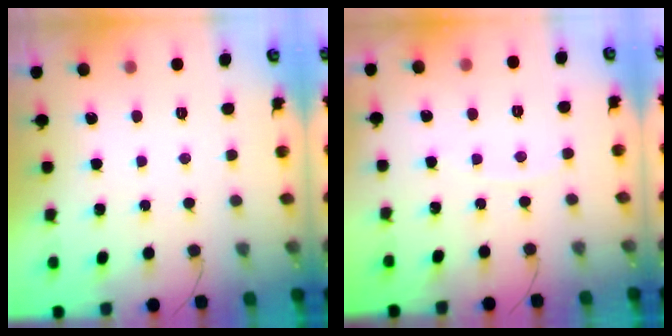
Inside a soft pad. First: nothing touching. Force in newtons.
{"total": 1.6, "press": 1.6, "slide": 0.2}